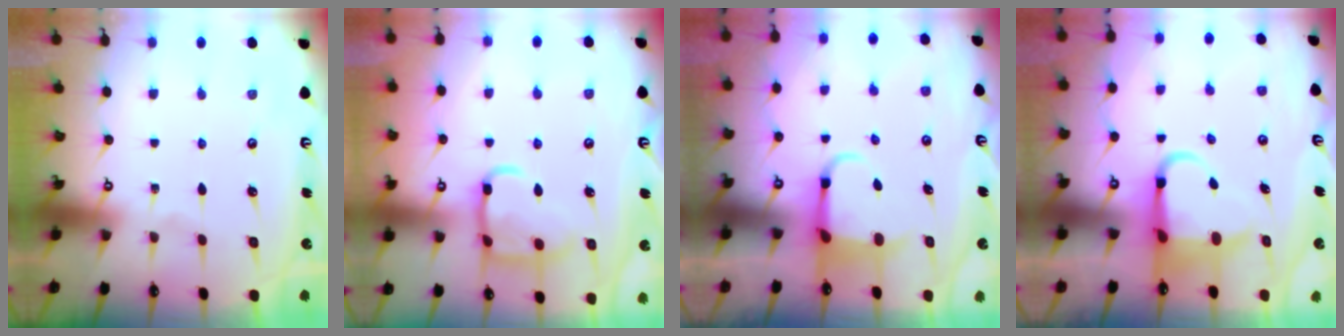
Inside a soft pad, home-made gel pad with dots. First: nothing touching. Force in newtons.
{"total": 13.0, "press": 13.0, "slide": 1.1}
{"total": 4.0, "press": 3.8, "slide": 0.9}
{"total": 6.5, "press": 6.4, "slide": 1.1}